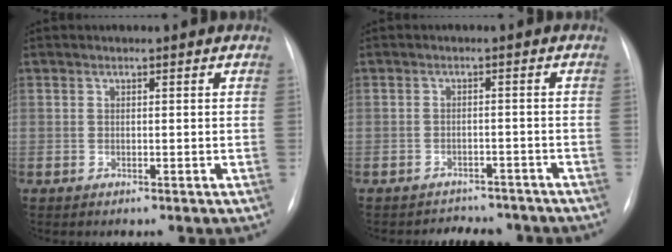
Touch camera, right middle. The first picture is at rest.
{"total": 6.7, "force": [-6.2, 2.6, 0.2], "torque": [0.002, 0.011, -0.072]}